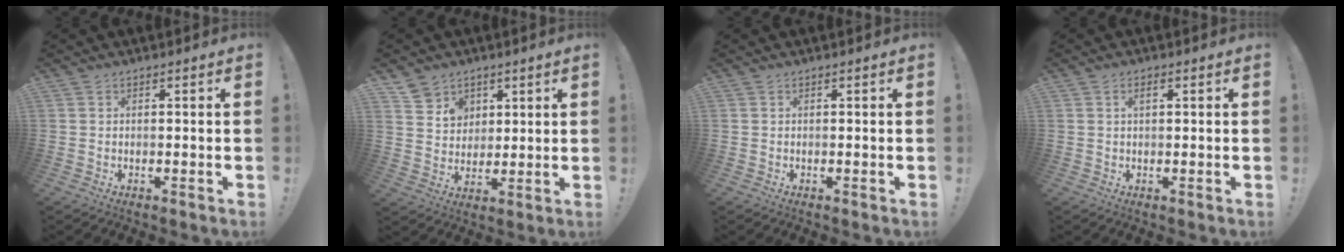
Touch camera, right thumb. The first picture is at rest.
{"total": 8.2, "force": [5.2, 6.2, 1.1], "torque": [-0.019, -0.039, 0.104]}
{"total": 0.0}
{"total": 1.7, "force": [0.7, 0.7, 1.4], "torque": [-0.023, 0.002, 0.009]}